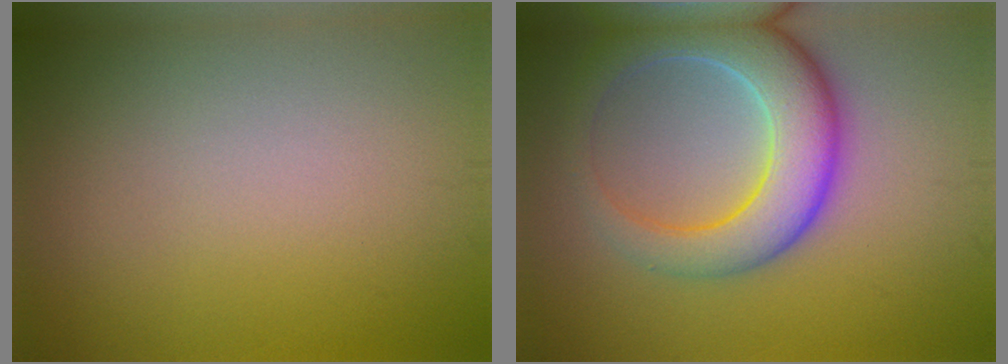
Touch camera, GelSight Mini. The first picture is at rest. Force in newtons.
{"total": 7.5, "press": 7.5, "slide": 0.6}